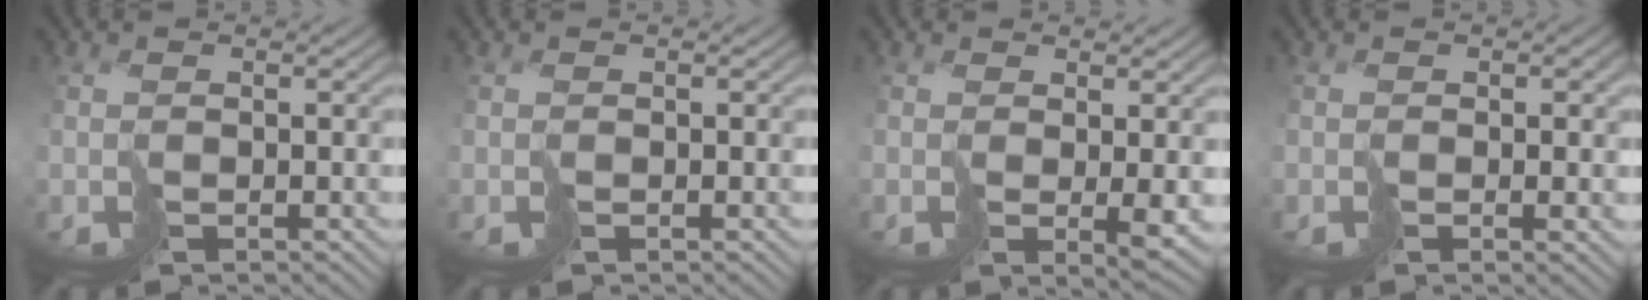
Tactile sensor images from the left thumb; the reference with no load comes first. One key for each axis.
{"total": 0.0}
{"total": 3.0, "fx": 0.4, "fy": 0.4, "fz": 3.0, "tx": -0.056, "ty": -0.008, "tz": 0.007}
{"total": 1.9, "fx": -0.2, "fy": 0.9, "fz": 1.7, "tx": -0.027, "ty": -0.007, "tz": -0.001}